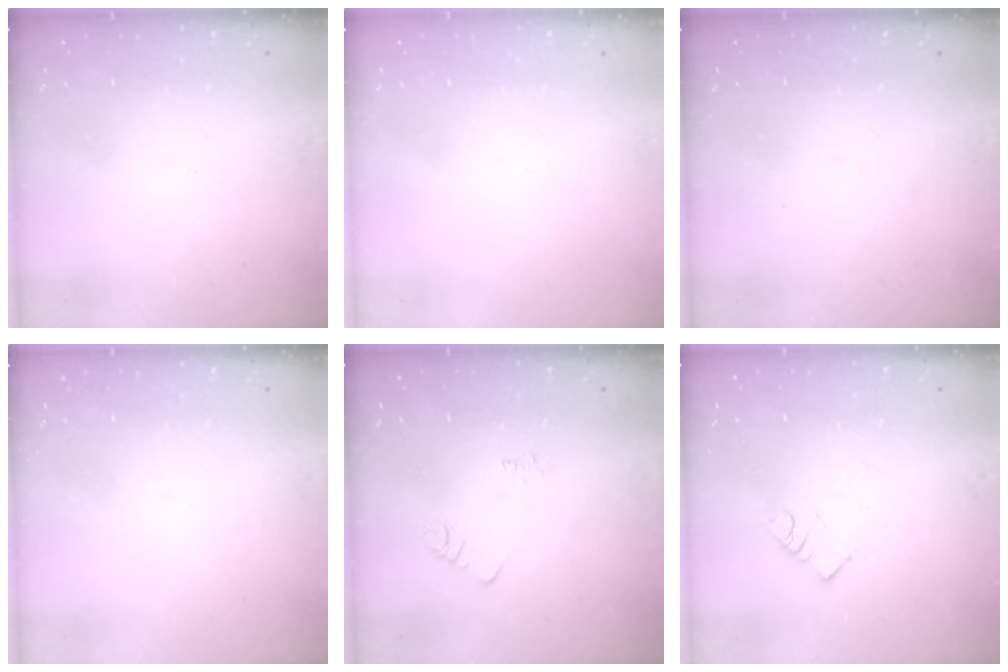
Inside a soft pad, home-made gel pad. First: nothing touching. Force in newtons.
{"total": 1.8, "press": 1.8, "slide": 0.1}
{"total": 0.0}
{"total": 0.0}
{"total": 2.2, "press": 2.1, "slide": 0.4}
{"total": 3.6, "press": 3.6, "slide": 0.4}